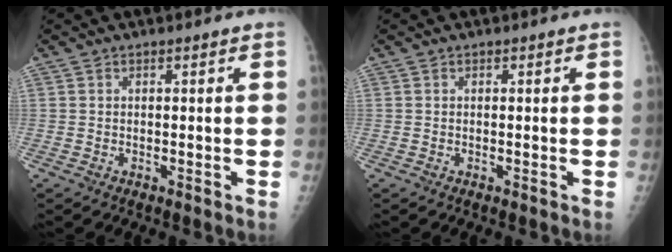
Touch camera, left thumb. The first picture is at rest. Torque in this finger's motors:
{"motor_torque": [0.00, 0.00, 0.01, -0.02, 0.00]}